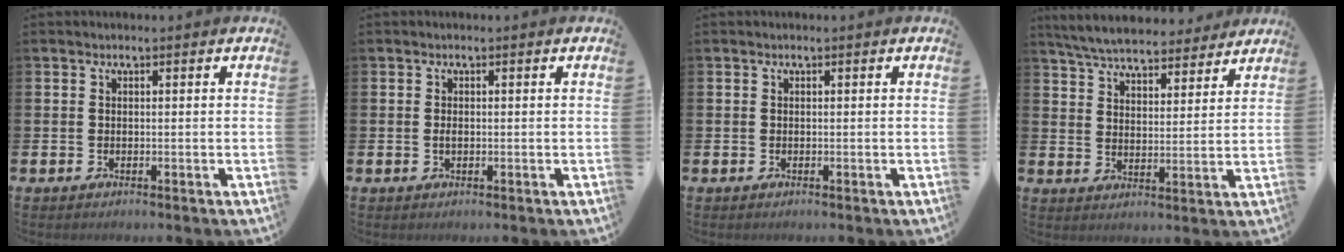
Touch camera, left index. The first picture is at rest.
{"total": 0.8, "force": [-0.1, 0.4, 0.6], "torque": [-0.009, 0.000, -0.004]}
{"total": 0.0}
{"total": 6.5, "force": [6.2, 1.2, 1.4], "torque": [-0.046, -0.038, 0.110]}